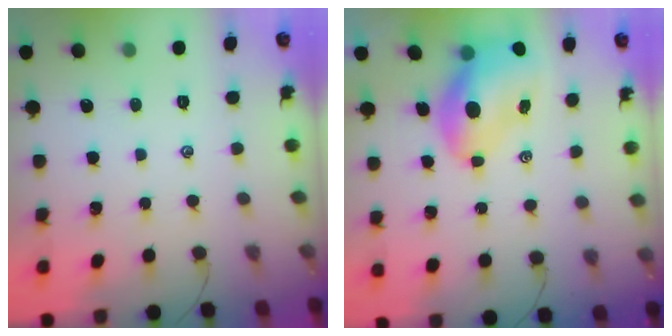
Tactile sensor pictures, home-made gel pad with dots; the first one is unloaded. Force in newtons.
{"total": 9.2, "press": 8.9, "slide": 2.6}